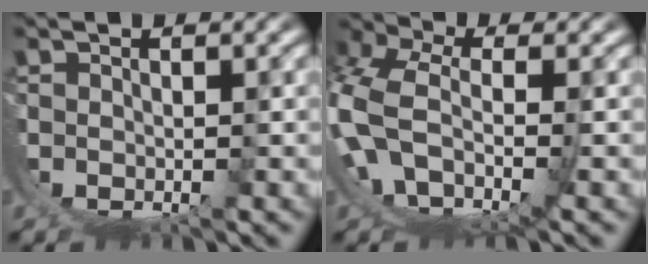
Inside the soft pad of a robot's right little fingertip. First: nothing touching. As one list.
[{"total": 7.3, "force": [-1.6, 4.9, 5.2], "torque": [-0.149, -0.042, -0.016]}]